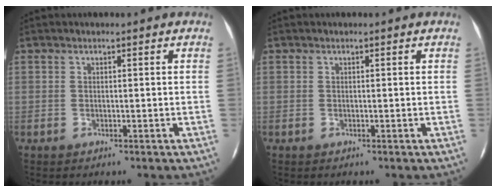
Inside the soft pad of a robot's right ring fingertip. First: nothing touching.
{"total": 0.0}